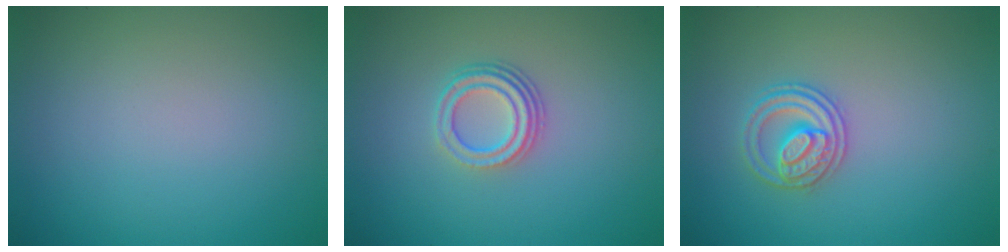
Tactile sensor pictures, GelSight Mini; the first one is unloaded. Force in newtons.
{"total": 3.3, "press": 2.4, "slide": 2.3}
{"total": 2.6, "press": 2.6, "slide": 0.5}